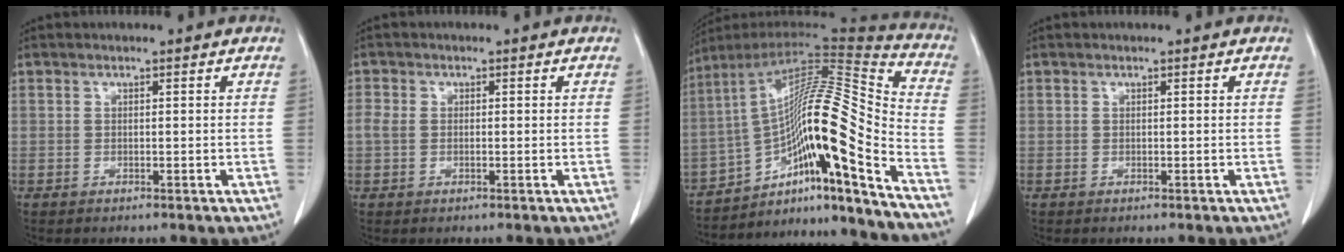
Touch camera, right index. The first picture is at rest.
{"total": 2.0, "force": [-0.2, 1.4, 1.5], "torque": [-0.043, 0.008, -0.005]}
{"total": 22.4, "force": [-12.4, 0.6, 18.7], "torque": [-0.285, 0.017, -0.204]}
{"total": 0.0}